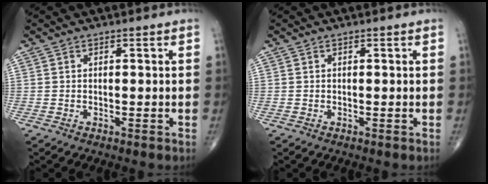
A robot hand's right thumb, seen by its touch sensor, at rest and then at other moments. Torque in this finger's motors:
{"motor_torque": [0.00, 0.00, 0.04, 0.01, 0.00]}